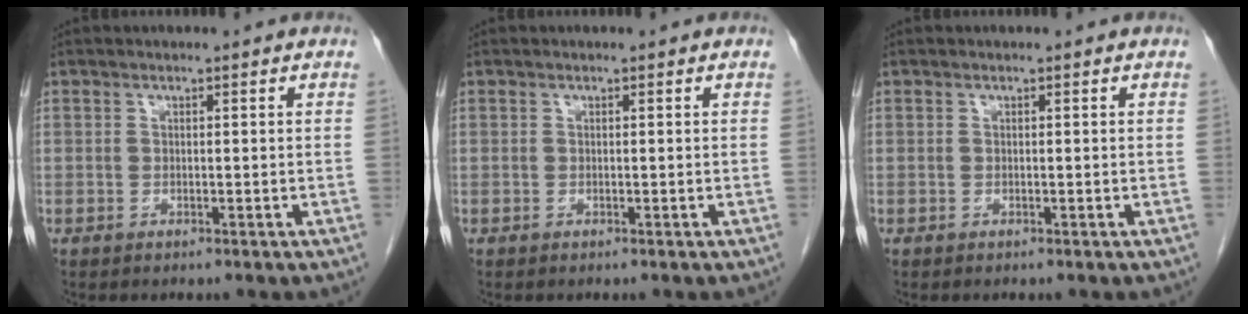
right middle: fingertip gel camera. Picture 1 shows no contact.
{"total": 0.0}
{"total": 0.0}